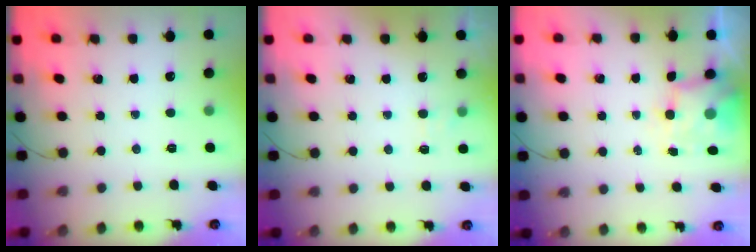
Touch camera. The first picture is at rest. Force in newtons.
{"total": 3.7, "press": 3.6, "slide": 1.1}
{"total": 5.1, "press": 5.0, "slide": 0.7}